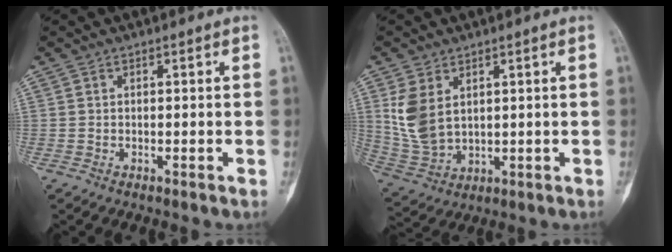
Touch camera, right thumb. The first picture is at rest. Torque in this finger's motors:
{"motor_torque": [-0.04, 0.34, 0.33, -0.10, 0.10]}